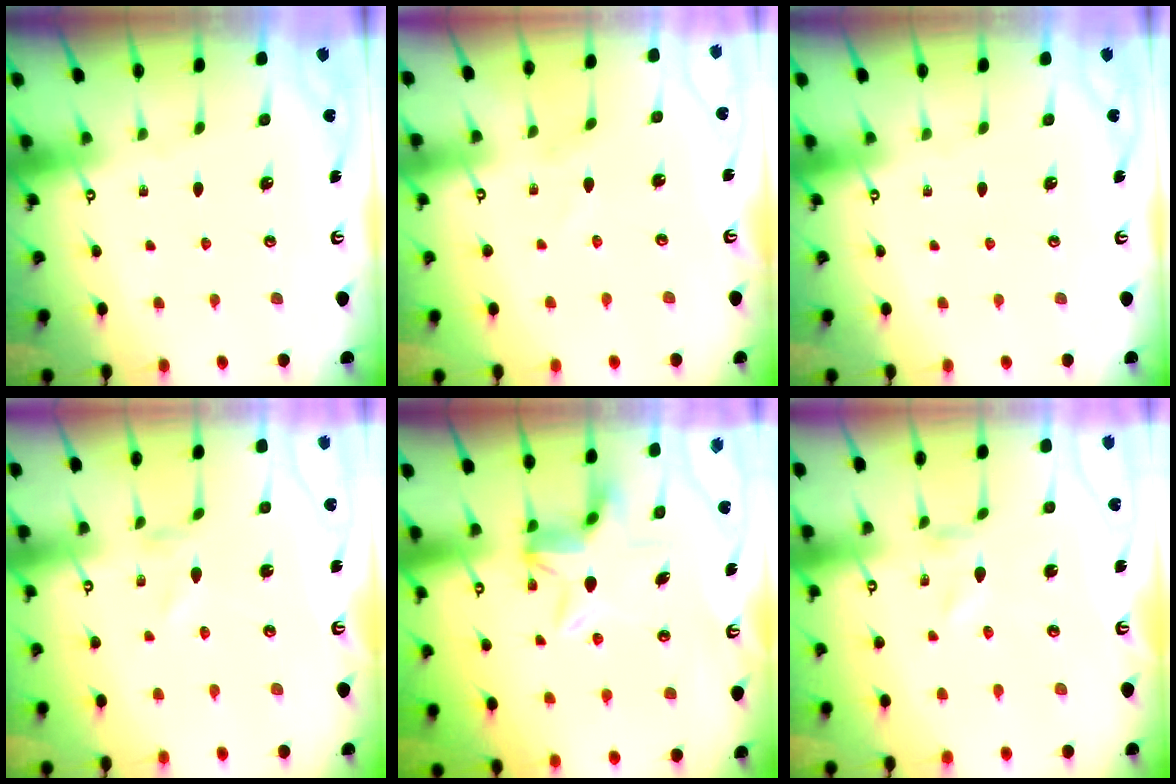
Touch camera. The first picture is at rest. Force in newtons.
{"total": 1.3, "press": 1.3, "slide": 0.1}
{"total": 0.0}
{"total": 0.8, "press": 0.8, "slide": 0.1}
{"total": 5.5, "press": 5.2, "slide": 1.8}
{"total": 0.0}